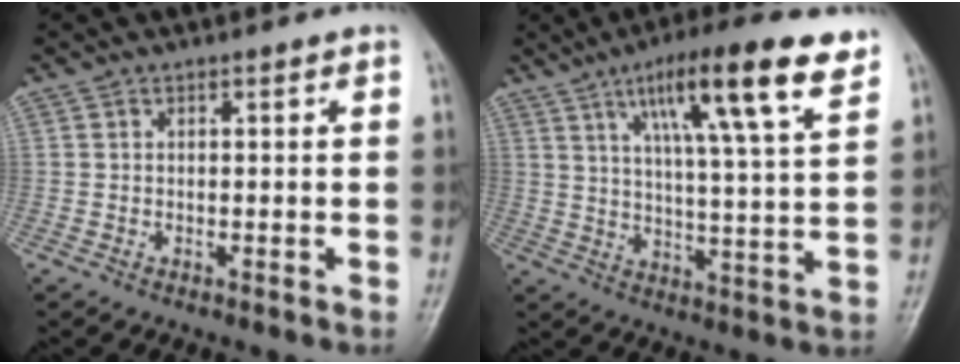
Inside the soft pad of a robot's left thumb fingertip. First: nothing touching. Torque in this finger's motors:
{"motor_torque": [0.48, 0.42, 1.66, -1.11, 0.15]}